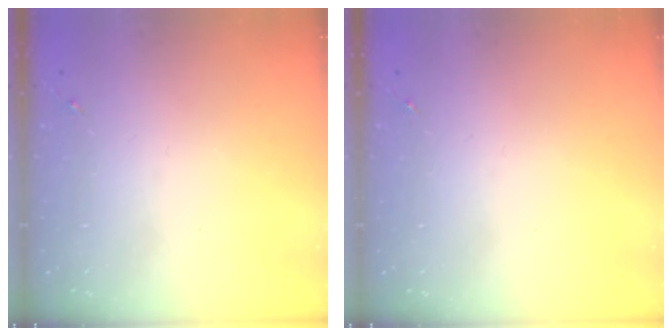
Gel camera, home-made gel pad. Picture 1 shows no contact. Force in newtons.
{"total": 0.0}